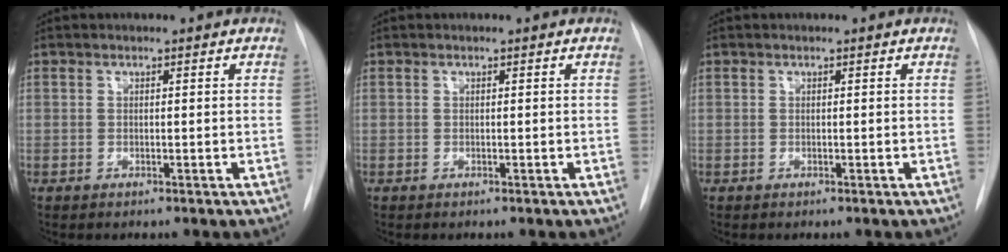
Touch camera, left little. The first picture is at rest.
{"total": 0.0}
{"total": 0.0}